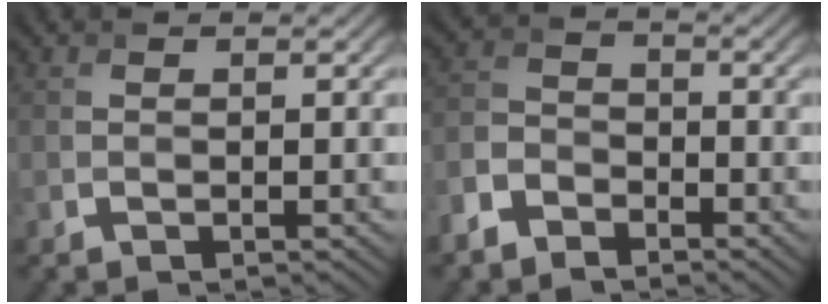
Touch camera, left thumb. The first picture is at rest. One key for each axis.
{"total": 4.7, "fx": -3.4, "fy": 2.6, "fz": 2.0, "tx": -0.055, "ty": 0.002, "tz": -0.081}